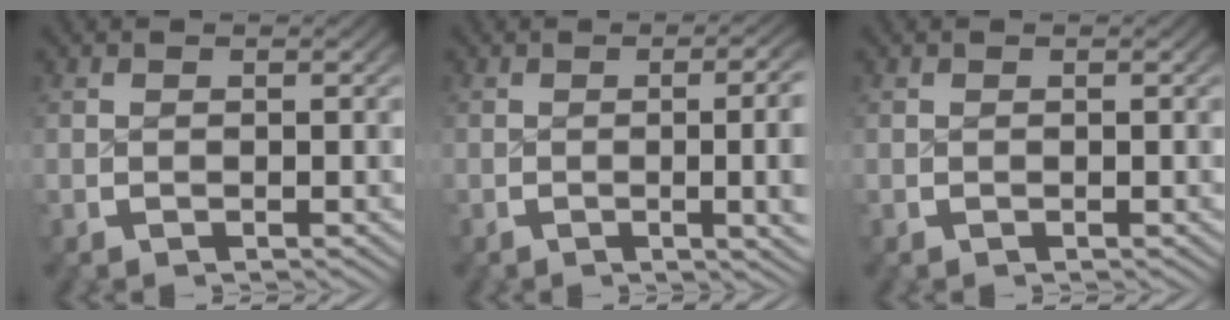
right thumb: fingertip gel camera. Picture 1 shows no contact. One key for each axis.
{"total": 5.7, "fx": -0.6, "fy": 1.6, "fz": 5.4, "tx": -0.052, "ty": 0.017, "tz": -0.022}
{"total": 0.0}